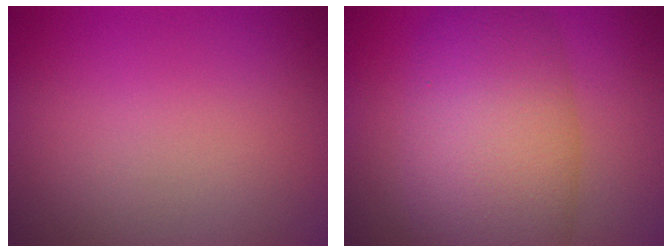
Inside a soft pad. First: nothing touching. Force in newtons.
{"total": 10.6, "press": 10.6, "slide": 0.3}